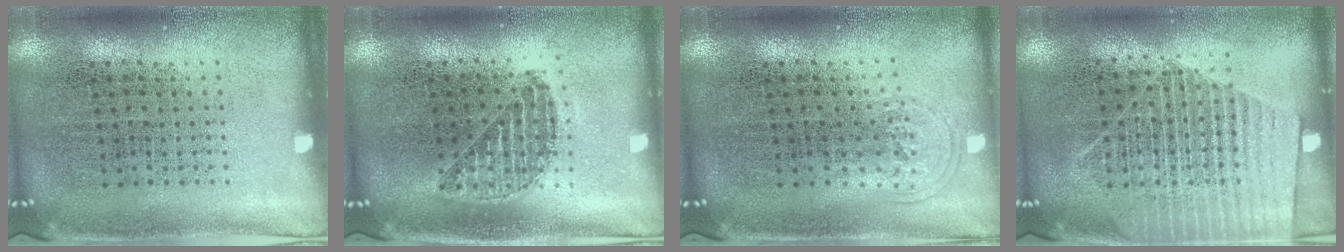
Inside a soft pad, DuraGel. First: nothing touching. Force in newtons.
{"total": 1.1, "press": 1.0, "slide": 0.5}
{"total": 0.9, "press": 0.7, "slide": 0.7}
{"total": 1.7, "press": 1.5, "slide": 0.8}